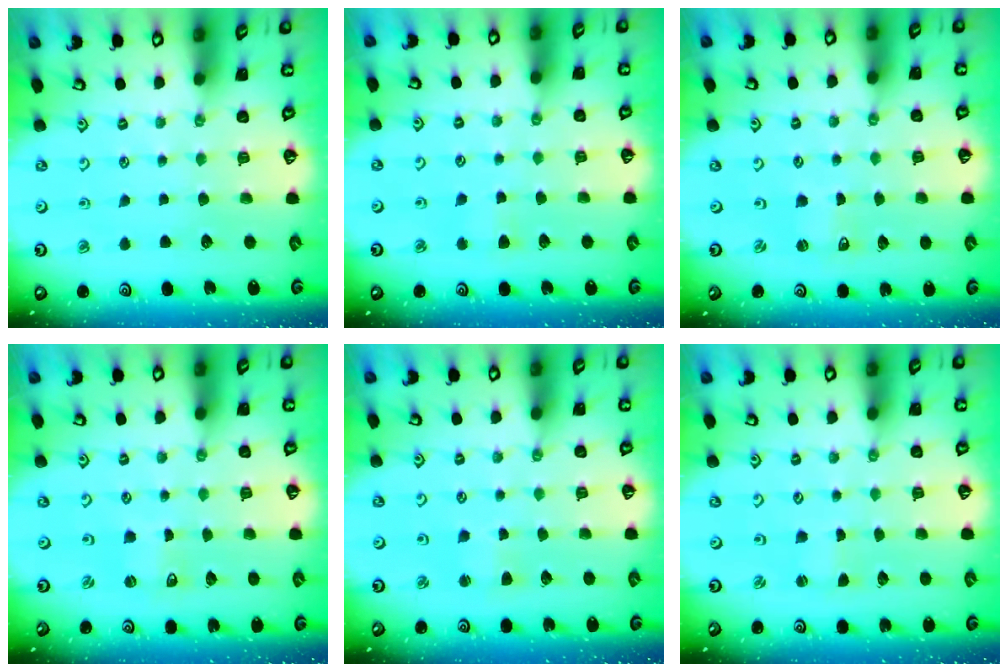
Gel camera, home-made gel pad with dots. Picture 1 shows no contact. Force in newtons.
{"total": 3.3, "press": 3.2, "slide": 0.4}
{"total": 0.0}
{"total": 0.7, "press": 0.7, "slide": 0.0}
{"total": 1.5, "press": 1.4, "slide": 0.4}
{"total": 0.0}